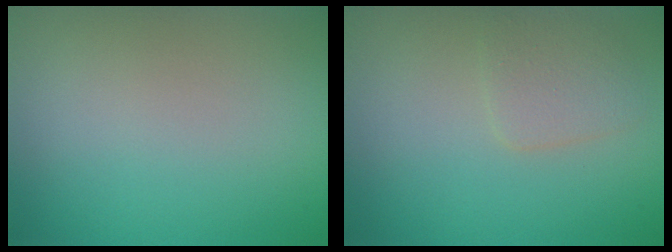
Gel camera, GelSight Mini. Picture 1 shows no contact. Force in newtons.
{"total": 2.1, "press": 2.1, "slide": 0.1}